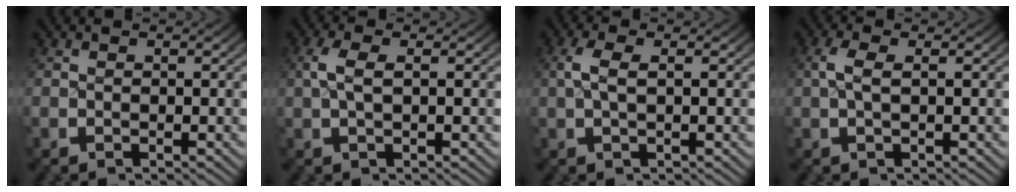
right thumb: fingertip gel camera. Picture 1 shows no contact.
{"total": 2.5, "force": [0.6, 1.0, 2.2], "torque": [-0.054, 0.003, 0.012]}
{"total": 2.4, "force": [0.5, 0.9, 2.2], "torque": [-0.051, 0.004, 0.012]}
{"total": 2.1, "force": [0.5, 0.7, 1.9], "torque": [-0.047, 0.003, 0.010]}